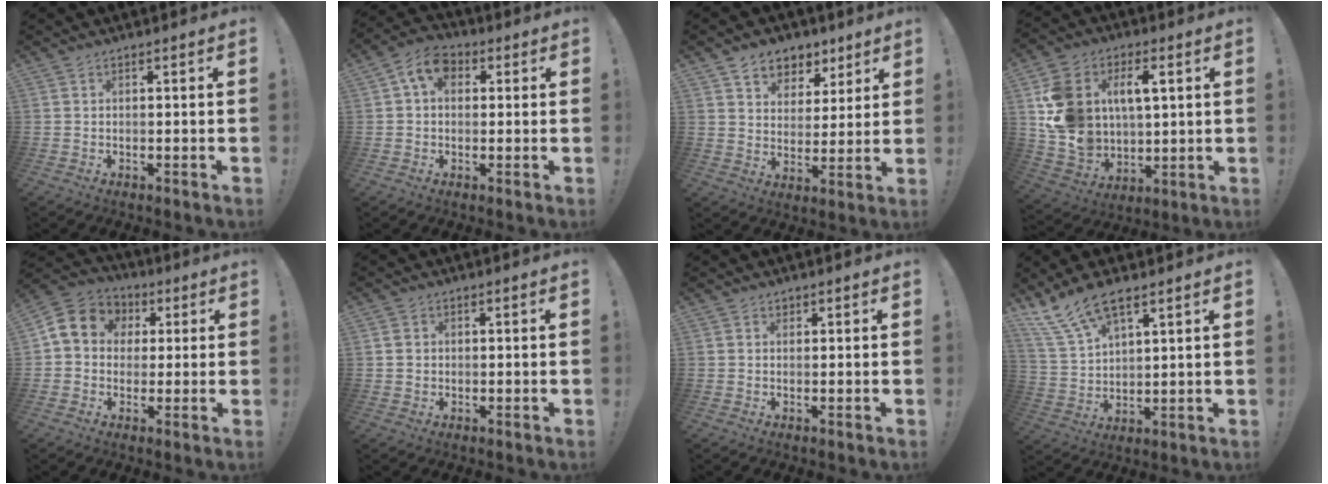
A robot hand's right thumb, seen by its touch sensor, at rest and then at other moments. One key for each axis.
{"total": 7.9, "fx": 2.3, "fy": 5.7, "fz": 5.0, "tx": -0.083, "ty": 0.006, "tz": 0.046}
{"total": 8.1, "fx": 5.2, "fy": 6.0, "fz": 1.4, "tx": -0.013, "ty": -0.039, "tz": 0.102}
{"total": 17.8, "fx": 5.2, "fy": 13.3, "fz": 10.7, "tx": -0.213, "ty": -0.019, "tz": 0.098}
{"total": 10.8, "fx": 2.3, "fy": 9.3, "fz": 5.0, "tx": -0.083, "ty": 0.003, "tz": 0.049}
{"total": 2.6, "fx": 0.4, "fy": 2.4, "fz": 0.8, "tx": -0.011, "ty": 0.004, "tz": 0.007}
{"total": 0.9, "fx": 0.7, "fy": 0.5, "fz": 0.1, "tx": 0.005, "ty": -0.004, "tz": 0.013}
{"total": 11.4, "fx": 8.1, "fy": 4.5, "fz": 6.6, "tx": -0.129, "ty": -0.037, "tz": 0.155}